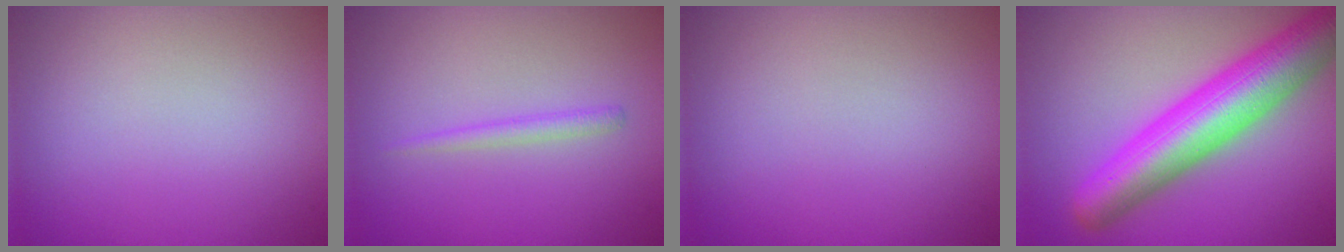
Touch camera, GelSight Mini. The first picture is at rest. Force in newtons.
{"total": 1.1, "press": 1.1, "slide": 0.1}
{"total": 0.0}
{"total": 9.4, "press": 9.4, "slide": 0.3}